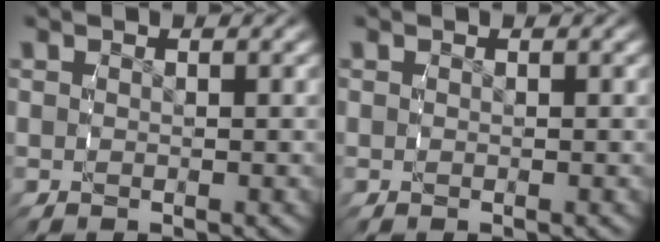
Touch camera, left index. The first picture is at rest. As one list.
[{"total": 0.0}]